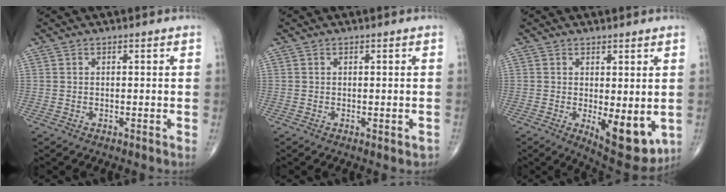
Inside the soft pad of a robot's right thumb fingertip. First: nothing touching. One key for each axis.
{"total": 1.3, "fx": -0.5, "fy": 0.6, "fz": 1.1, "tx": -0.006, "ty": -0.002, "tz": -0.004}
{"total": 10.3, "fx": -1.7, "fy": 4.3, "fz": 9.2, "tx": -0.109, "ty": -0.026, "tz": -0.009}